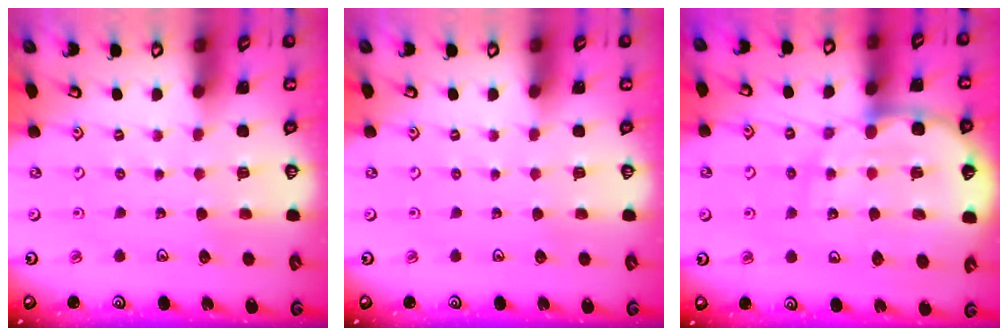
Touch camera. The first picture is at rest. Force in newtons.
{"total": 0.0}
{"total": 15.2, "press": 14.9, "slide": 3.1}